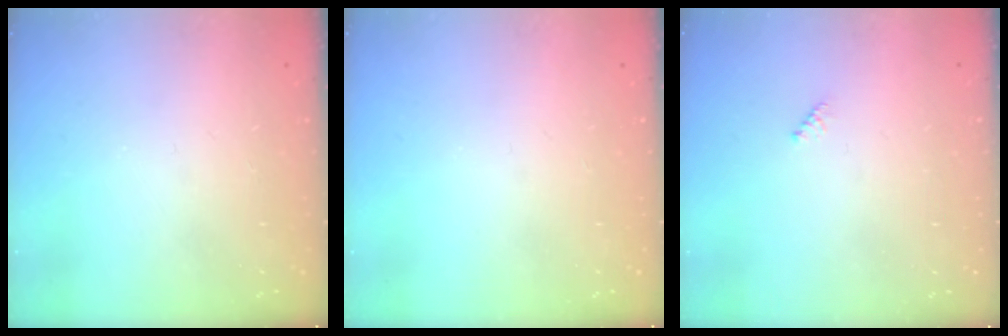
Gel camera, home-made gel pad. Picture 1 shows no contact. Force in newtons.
{"total": 0.0}
{"total": 2.3, "press": 2.2, "slide": 0.5}